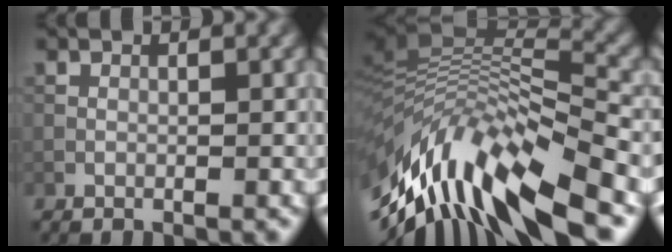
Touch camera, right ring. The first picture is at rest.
{"total": 13.0, "force": [-5.5, 4.6, 10.9], "torque": [-0.211, 0.022, -0.091]}